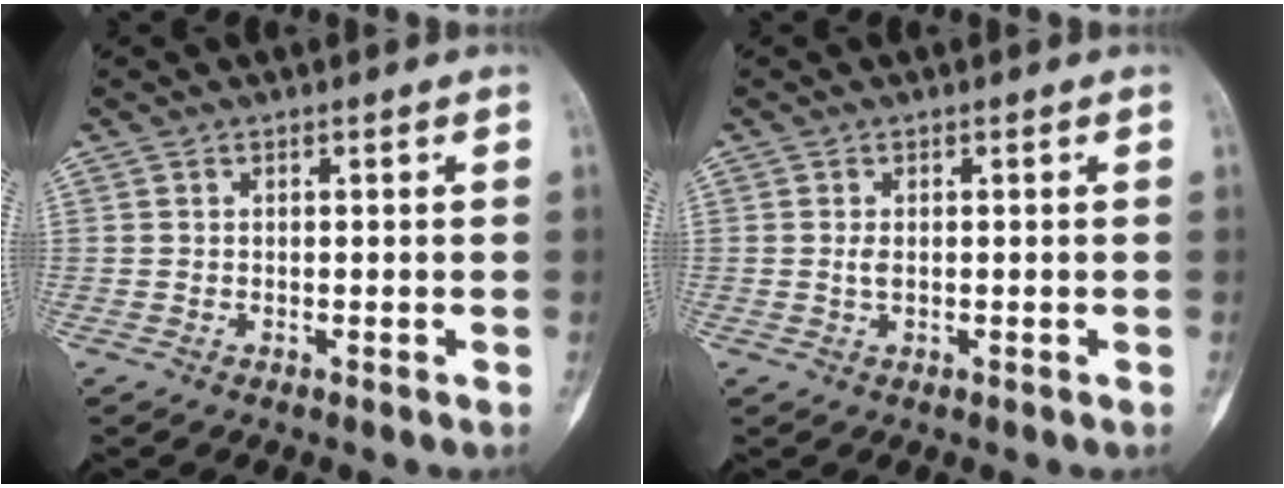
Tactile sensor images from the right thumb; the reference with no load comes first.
{"total": 1.2, "force": [0.1, 0.6, 1.0], "torque": [-0.023, -0.002, 0.002]}